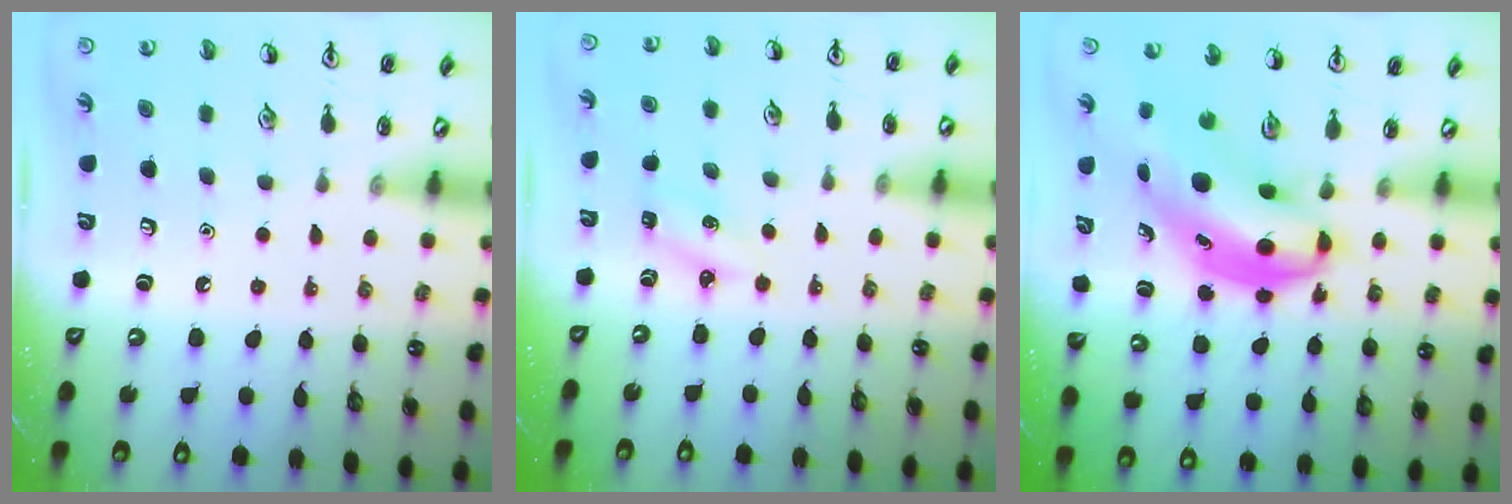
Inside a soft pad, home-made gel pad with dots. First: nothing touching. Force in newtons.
{"total": 2.5, "press": 2.3, "slide": 0.9}
{"total": 6.5, "press": 6.2, "slide": 1.8}